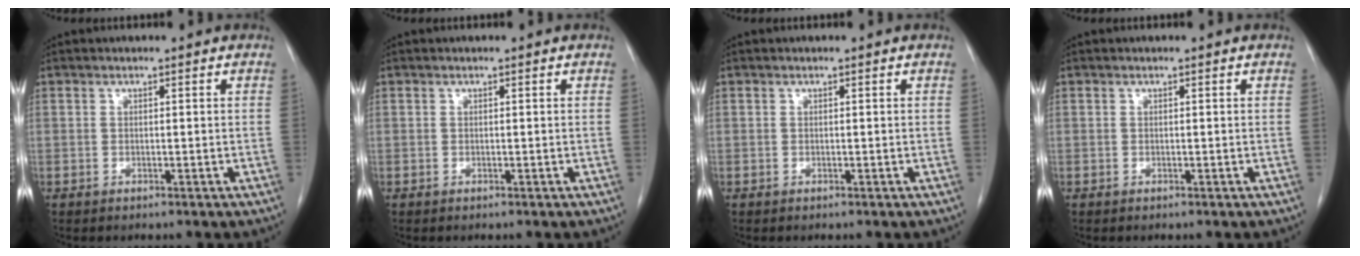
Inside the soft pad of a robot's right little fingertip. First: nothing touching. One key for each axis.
{"total": 0.0}
{"total": 0.0}
{"total": 0.0}